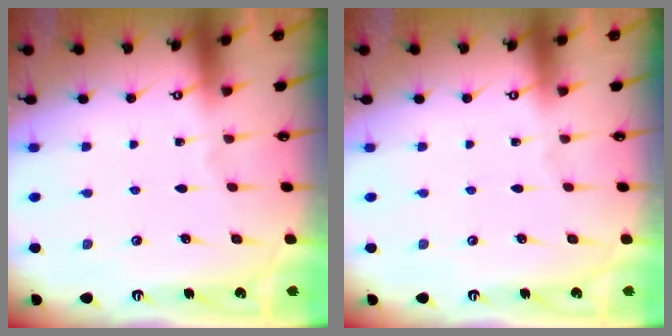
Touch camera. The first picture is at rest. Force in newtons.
{"total": 0.0}